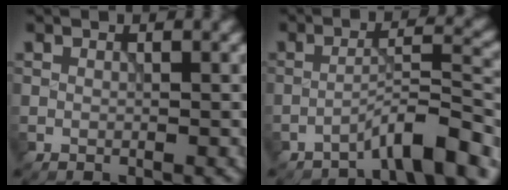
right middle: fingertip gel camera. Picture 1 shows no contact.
{"total": 5.7, "force": [-4.5, 1.0, 3.4], "torque": [-0.046, 0.011, -0.075]}